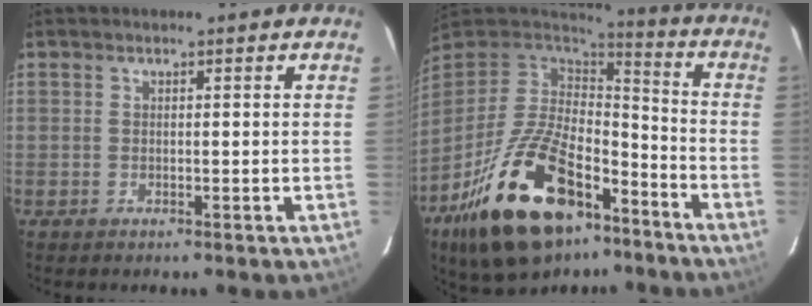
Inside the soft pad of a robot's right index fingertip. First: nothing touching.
{"total": 26.4, "force": [-15.6, 12.9, 16.9], "torque": [-0.334, -0.015, -0.247]}